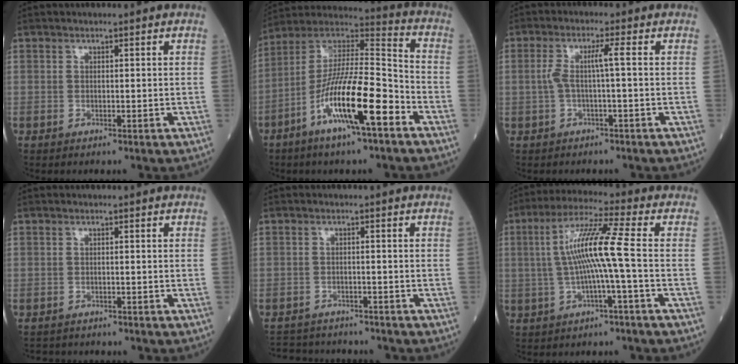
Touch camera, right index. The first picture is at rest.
{"total": 16.7, "force": [-7.6, 2.2, 14.7], "torque": [-0.272, -0.002, -0.134]}
{"total": 3.4, "force": [-0.3, -0.3, 3.4], "torque": [-0.071, 0.017, 0.001]}
{"total": 3.2, "force": [-3.0, 1.2, 0.2], "torque": [-0.003, -0.003, -0.044]}
{"total": 8.7, "force": [-8.2, 2.4, 1.5], "torque": [-0.025, 0.010, -0.114]}
{"total": 9.3, "force": [-0.5, -1.1, 9.2], "torque": [-0.179, 0.020, -0.007]}